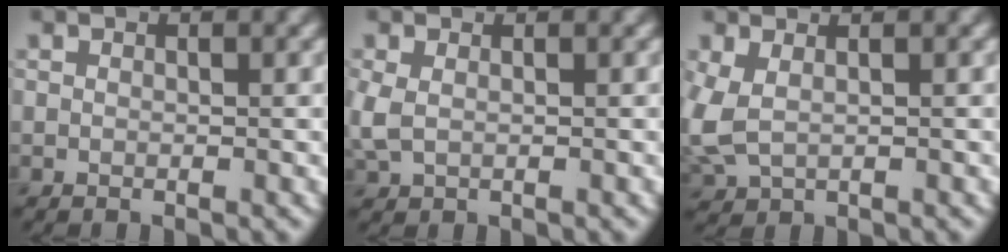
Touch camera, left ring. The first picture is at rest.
{"total": 1.9, "force": [0.1, 1.3, 1.3], "torque": [-0.040, -0.001, 0.002]}
{"total": 3.0, "force": [0.4, 1.9, 2.3], "torque": [-0.072, -0.004, 0.010]}